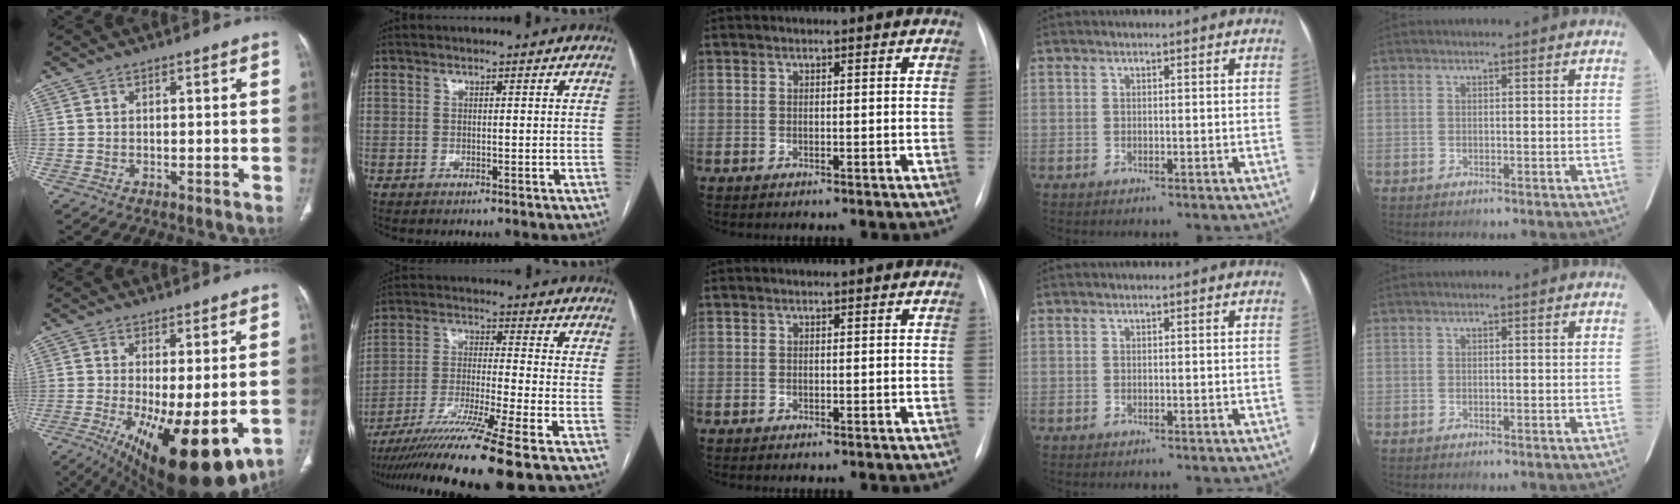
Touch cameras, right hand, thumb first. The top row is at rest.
{"thumb": {"total": 18.7, "force": [-6.2, 6.5, 16.4], "torque": [-0.245, -0.032, -0.077]}, "index": {"total": 14.9, "force": [-11.3, -2.4, 9.4], "torque": [-0.180, -0.037, -0.196]}}